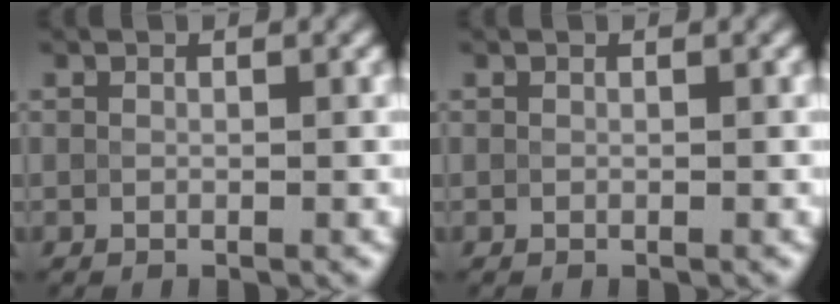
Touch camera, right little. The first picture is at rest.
{"total": 0.0}